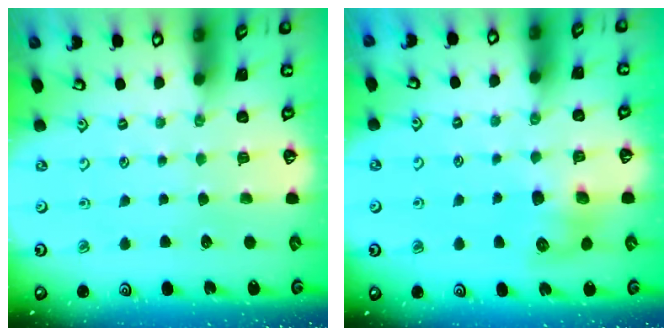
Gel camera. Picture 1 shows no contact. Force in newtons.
{"total": 9.0, "press": 9.0, "slide": 0.9}